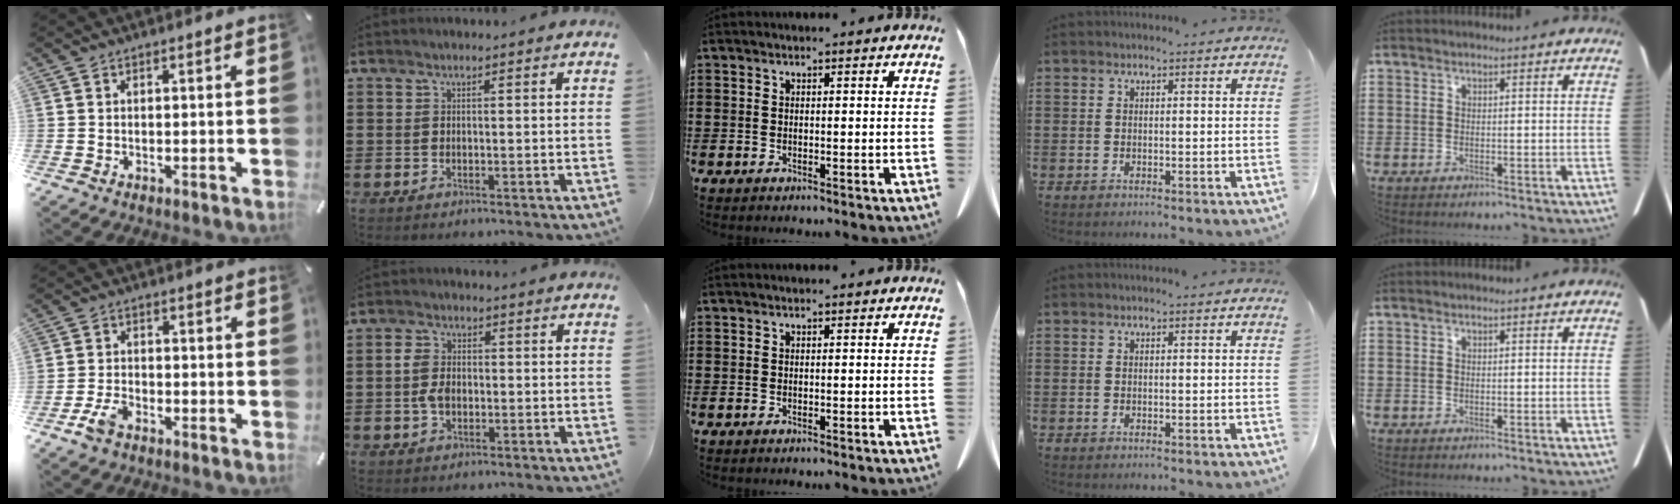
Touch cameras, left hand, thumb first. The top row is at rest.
{"thumb": {"total": 4.6, "force": [-2.8, 2.7, 2.5], "torque": [-0.059, 0.012, -0.055]}, "index": {"total": 3.9, "force": [-0.4, 2.5, 2.9], "torque": [-0.078, -0.001, -0.015]}}